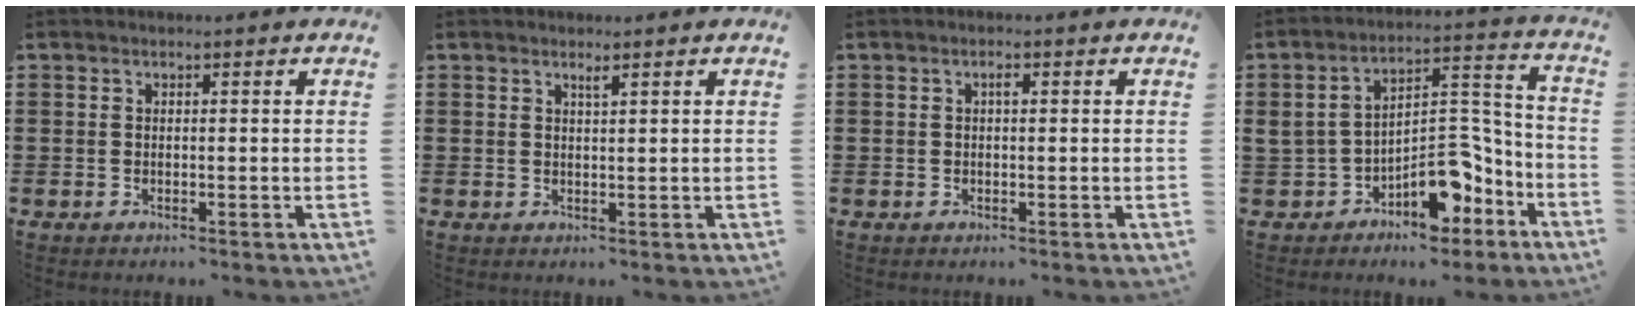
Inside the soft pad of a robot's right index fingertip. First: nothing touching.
{"total": 1.0, "force": [0.7, 0.0, 0.6], "torque": [-0.013, -0.003, 0.014]}
{"total": 1.1, "force": [0.2, 0.3, 1.0], "torque": [-0.020, 0.002, 0.002]}
{"total": 9.6, "force": [-5.8, 5.5, 5.3], "torque": [-0.057, 0.006, -0.105]}